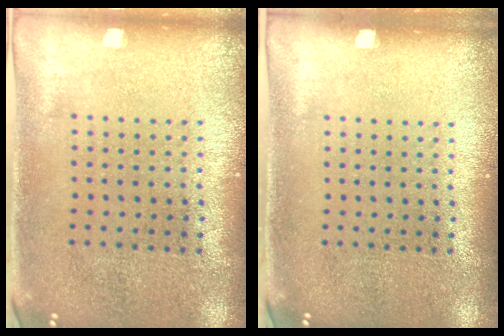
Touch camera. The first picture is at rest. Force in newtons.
{"total": 0.0}